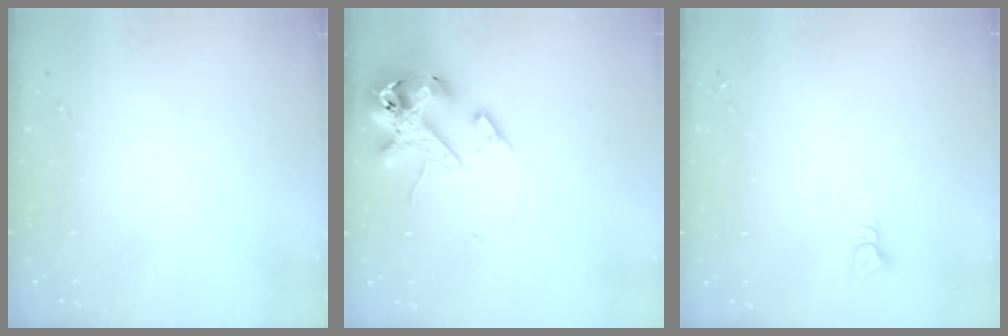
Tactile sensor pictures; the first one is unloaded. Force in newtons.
{"total": 15.6, "press": 15.4, "slide": 2.4}
{"total": 3.6, "press": 3.6, "slide": 0.4}